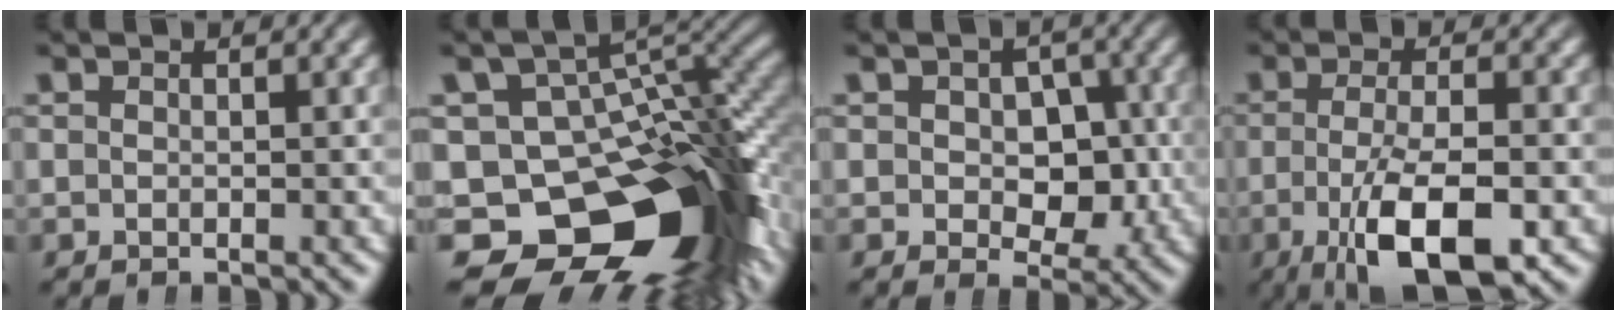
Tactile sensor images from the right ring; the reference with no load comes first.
{"total": 25.7, "force": [-8.6, 17.5, 16.7], "torque": [-0.306, -0.090, -0.102]}
{"total": 5.1, "force": [-0.1, 4.0, 3.2], "torque": [-0.032, -0.009, 0.001]}
{"total": 8.6, "force": [-3.2, 2.7, 7.5], "torque": [-0.128, -0.017, -0.035]}